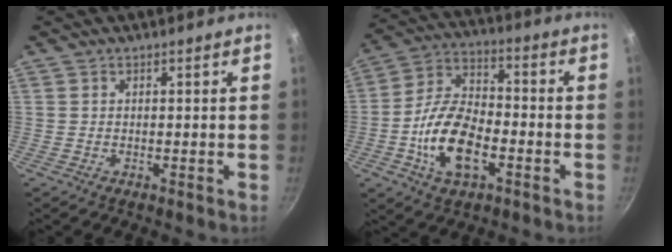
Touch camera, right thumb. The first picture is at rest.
{"total": 15.0, "force": [-4.6, 7.9, 11.8], "torque": [-0.209, 0.034, -0.094]}